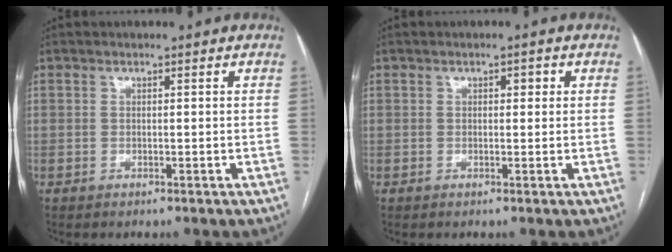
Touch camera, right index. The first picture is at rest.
{"total": 1.3, "force": [0.4, 0.7, 1.0], "torque": [-0.013, 0.005, 0.003]}